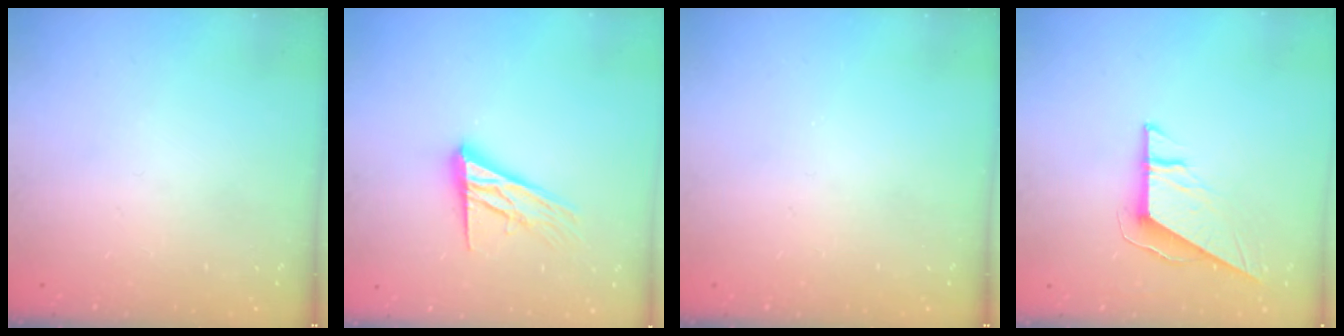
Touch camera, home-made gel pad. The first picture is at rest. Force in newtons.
{"total": 15.6, "press": 15.1, "slide": 3.7}
{"total": 0.0}
{"total": 9.2, "press": 9.2, "slide": 0.4}